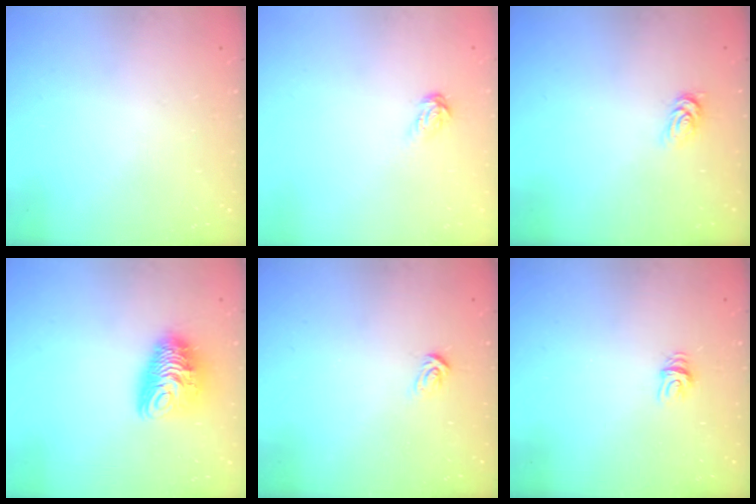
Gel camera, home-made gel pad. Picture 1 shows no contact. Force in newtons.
{"total": 3.8, "press": 3.7, "slide": 0.3}
{"total": 2.5, "press": 2.5, "slide": 0.3}
{"total": 10.4, "press": 10.3, "slide": 1.1}
{"total": 3.0, "press": 2.9, "slide": 0.4}
{"total": 4.3, "press": 4.3, "slide": 0.3}